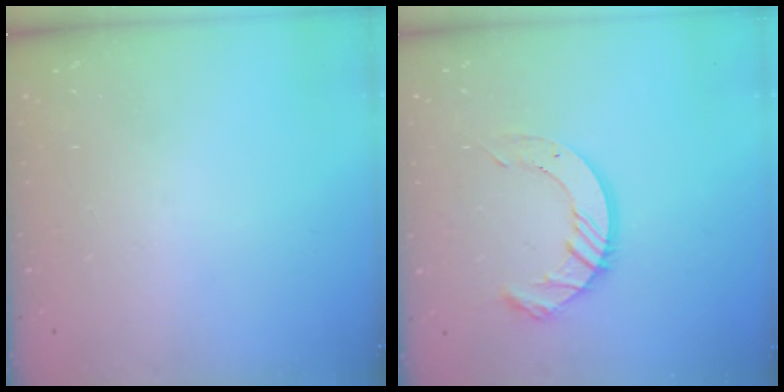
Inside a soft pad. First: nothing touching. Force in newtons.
{"total": 10.2, "press": 10.1, "slide": 1.0}